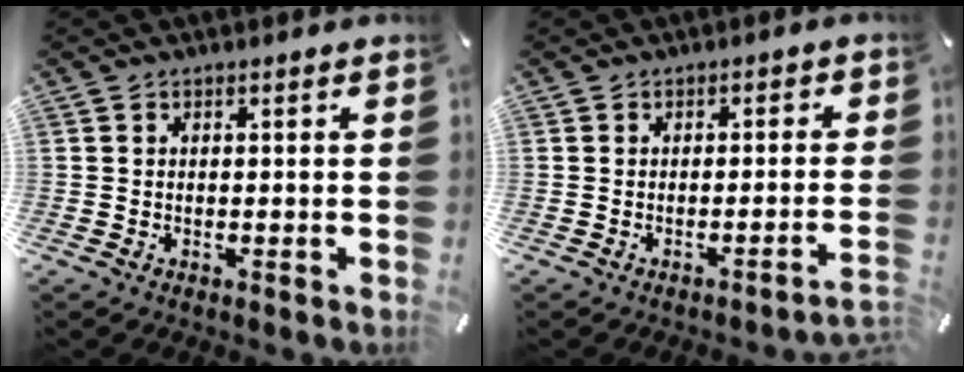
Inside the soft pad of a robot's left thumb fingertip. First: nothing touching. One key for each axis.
{"total": 2.7, "fx": -1.8, "fy": 0.4, "fz": 2.0, "tx": -0.034, "ty": 0.004, "tz": -0.033}